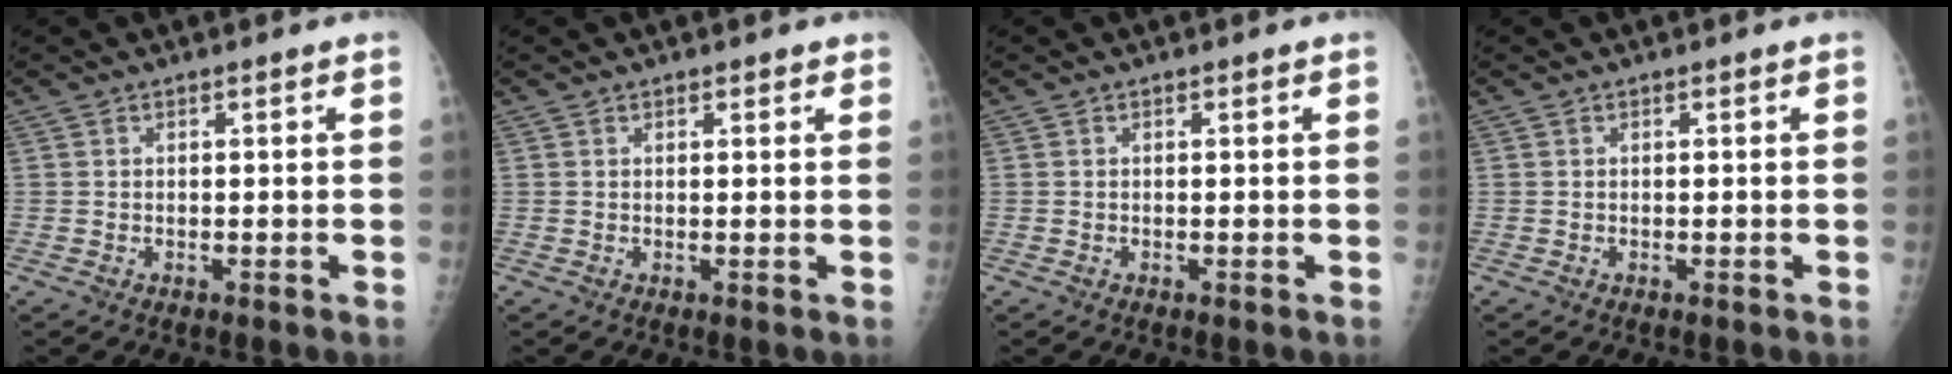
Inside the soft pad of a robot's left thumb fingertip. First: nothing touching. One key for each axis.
{"total": 1.0, "fx": 0.8, "fy": 0.6, "fz": 0.1, "tx": 0.009, "ty": -0.005, "tz": 0.005}
{"total": 0.0}
{"total": 0.0}